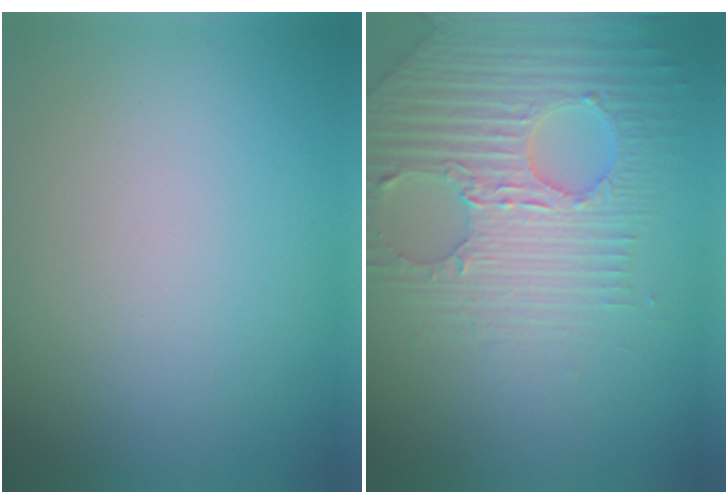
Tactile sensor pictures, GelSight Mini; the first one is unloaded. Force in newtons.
{"total": 4.7, "press": 4.6, "slide": 1.2}